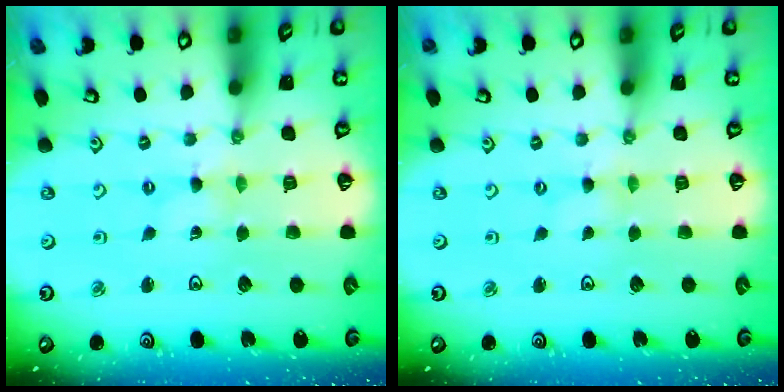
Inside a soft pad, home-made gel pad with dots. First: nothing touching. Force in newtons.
{"total": 0.0}